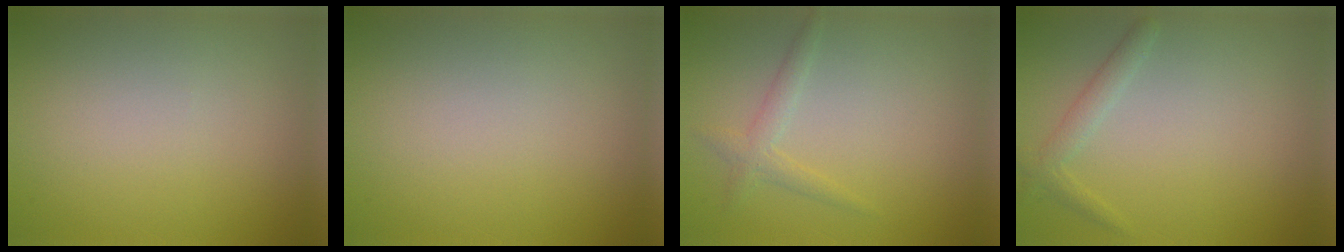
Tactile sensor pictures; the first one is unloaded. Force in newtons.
{"total": 0.0}
{"total": 1.6, "press": 1.6, "slide": 0.1}
{"total": 1.5, "press": 1.5, "slide": 0.1}